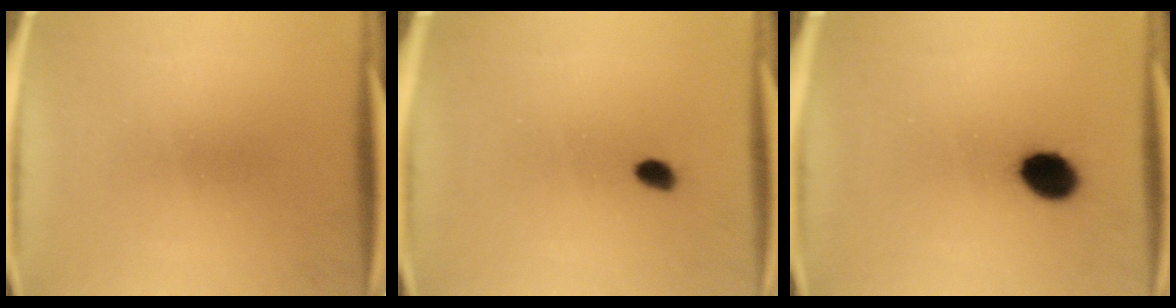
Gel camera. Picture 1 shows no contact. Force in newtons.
{"total": 1.5}
{"total": 6.8}